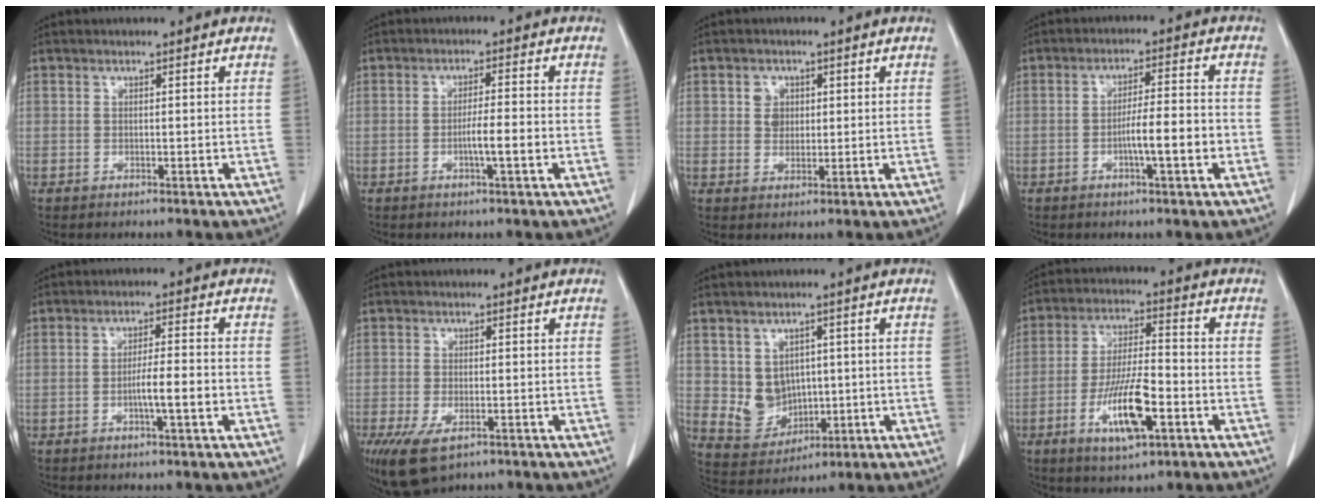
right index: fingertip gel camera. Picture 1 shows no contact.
{"total": 4.3, "force": [-1.1, 0.2, 4.1], "torque": [-0.071, -0.002, -0.019]}
{"total": 3.2, "force": [1.0, 2.7, 1.4], "torque": [-0.023, 0.005, 0.019]}
{"total": 6.9, "force": [-1.9, 0.6, 6.6], "torque": [-0.113, 0.006, -0.031]}
{"total": 5.0, "force": [-1.4, 0.3, 4.8], "torque": [-0.084, -0.001, -0.023]}
{"total": 8.2, "force": [-4.2, 4.0, 5.8], "torque": [-0.116, -0.020, -0.067]}
{"total": 6.7, "force": [0.9, 5.9, 3.2], "torque": [-0.064, 0.009, 0.037]}
{"total": 11.6, "force": [-4.3, 2.7, 10.4], "torque": [-0.201, -0.008, -0.073]}